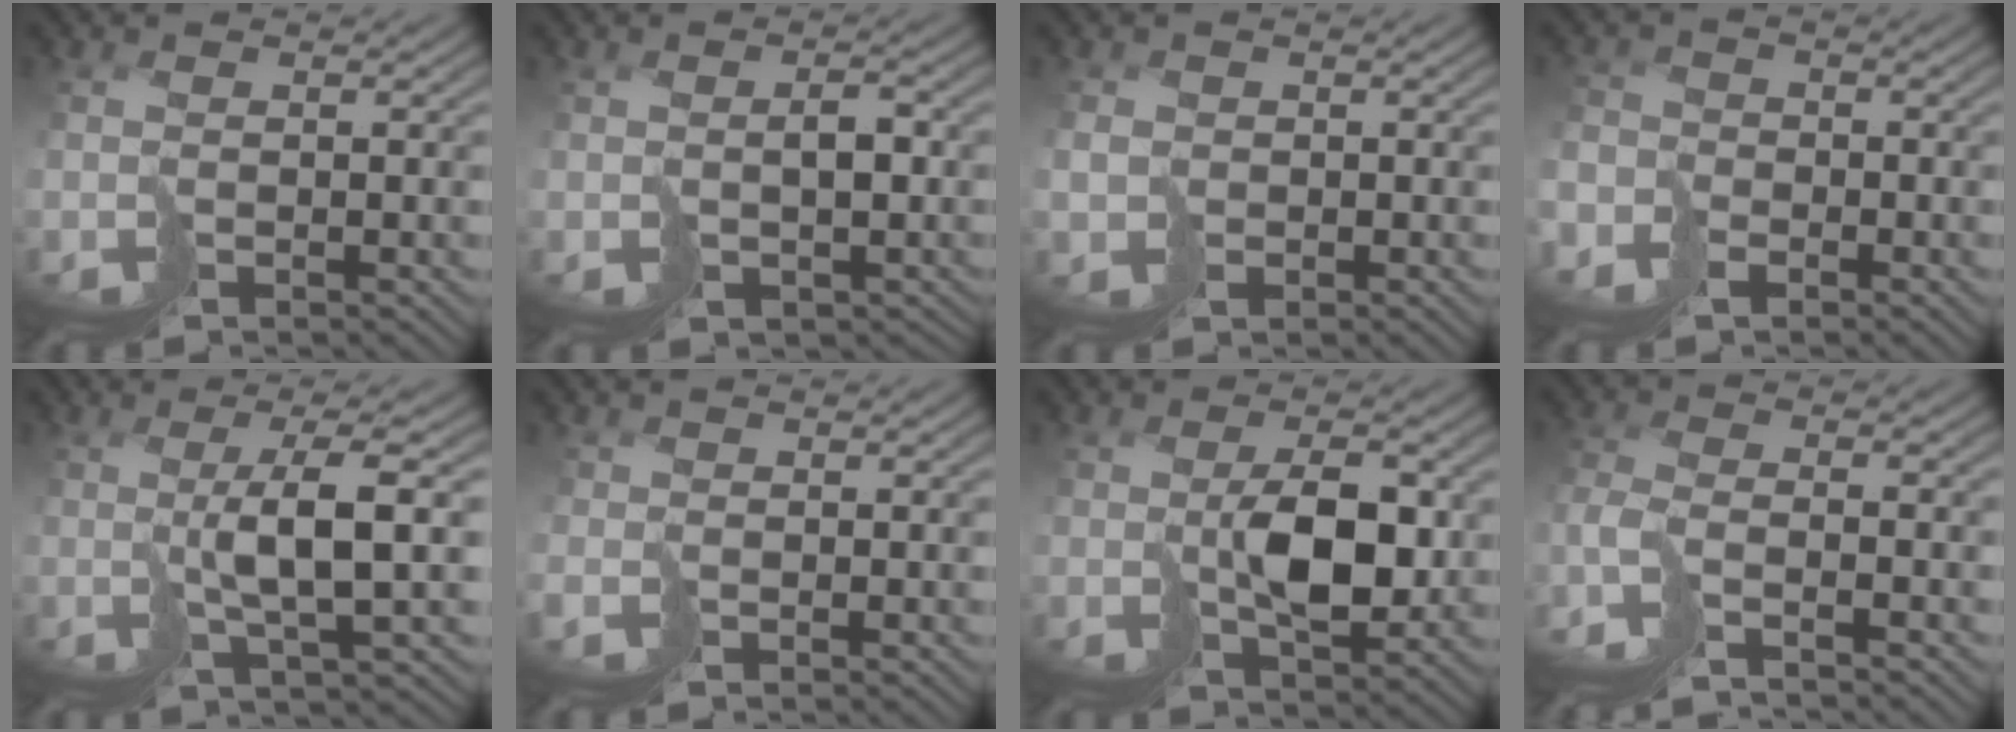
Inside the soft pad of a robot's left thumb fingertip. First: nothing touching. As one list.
[{"total": 3.6, "force": [-0.2, 2.6, 2.5], "torque": [-0.035, -0.007, 0.011]}, {"total": 1.2, "force": [0.1, 1.2, 0.2], "torque": [-0.005, 0.001, -0.002]}, {"total": 3.9, "force": [-2.8, 2.5, 1.0], "torque": [-0.016, -0.005, -0.063]}, {"total": 4.5, "force": [1.8, -0.4, 4.1], "torque": [-0.076, 0.012, 0.038]}, {"total": 0.9, "force": [-0.2, 0.8, 0.1], "torque": [0.007, -0.005, -0.004]}, {"total": 5.6, "force": [1.4, 2.7, 4.7], "torque": [-0.089, -0.005, 0.036]}, {"total": 4.7, "force": [-3.8, -0.1, 2.7], "torque": [-0.055, -0.001, -0.082]}]